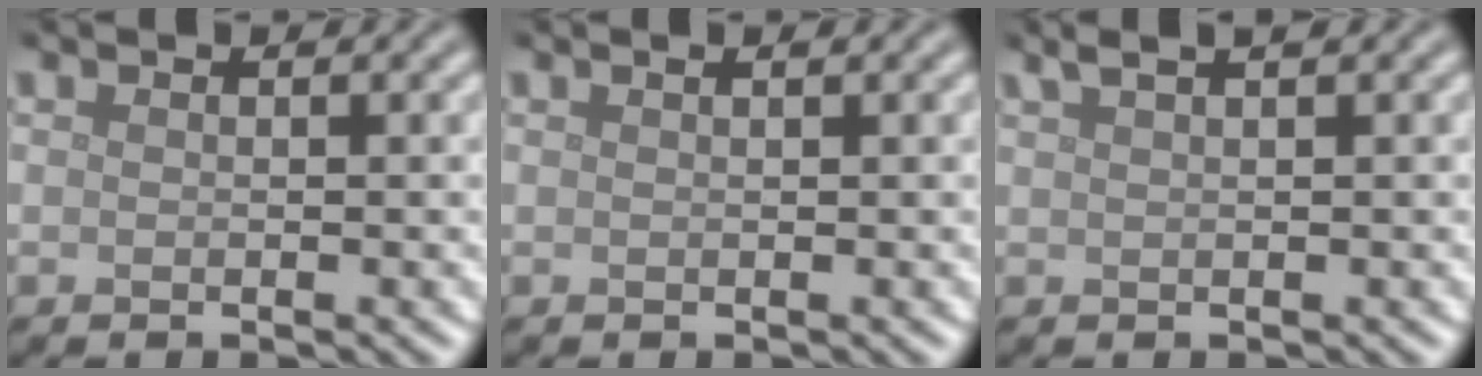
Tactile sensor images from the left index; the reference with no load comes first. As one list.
[{"total": 0.5, "force": [0.4, 0.1, 0.4], "torque": [-0.007, 0.001, 0.005]}, {"total": 2.8, "force": [1.9, 0.9, 1.9], "torque": [-0.017, 0.013, 0.013]}]